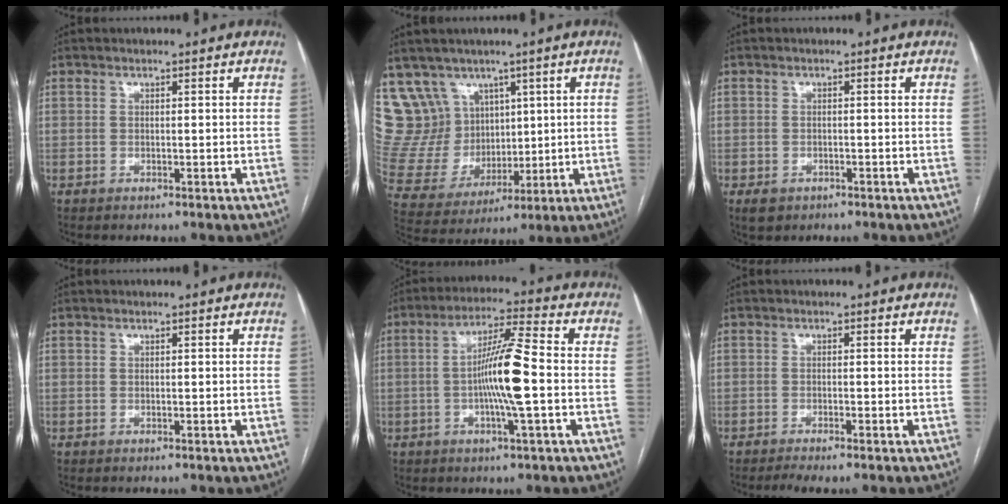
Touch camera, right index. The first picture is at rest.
{"total": 13.4, "force": [8.1, 10.1, 3.1], "torque": [-0.079, 0.054, 0.185]}
{"total": 2.3, "force": [-1.3, 1.8, 0.7], "torque": [-0.009, 0.003, -0.014]}
{"total": 0.0}
{"total": 10.1, "force": [-1.3, 0.0, 10.0], "torque": [-0.182, 0.004, -0.032]}
{"total": 1.8, "force": [-1.4, -0.2, 1.0], "torque": [-0.012, 0.001, -0.021]}